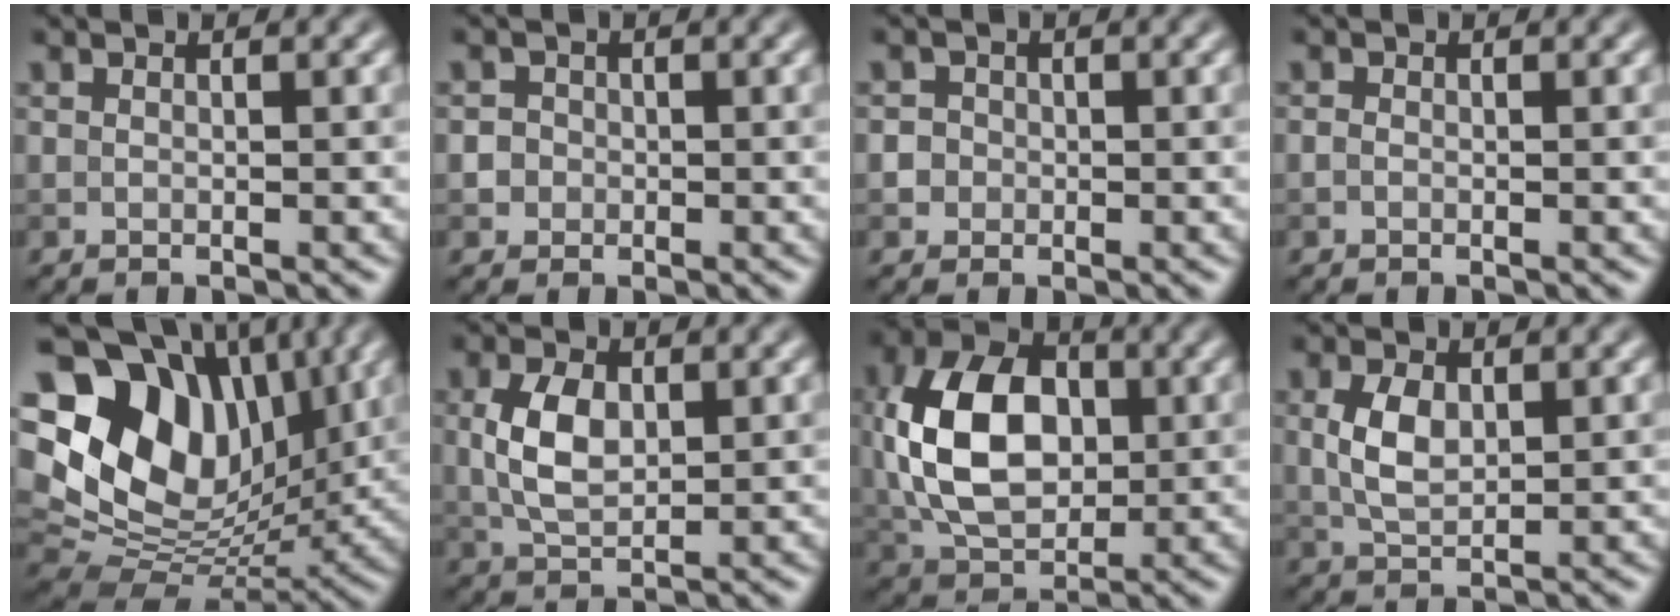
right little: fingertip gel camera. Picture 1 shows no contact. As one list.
[{"total": 2.5, "force": [0.2, 2.3, 0.9], "torque": [0.004, 0.015, -0.011]}, {"total": 2.6, "force": [0.2, 2.4, 0.9], "torque": [0.005, 0.019, -0.013]}, {"total": 0.6, "force": [-0.2, 0.5, 0.3], "torque": [-0.005, -0.001, -0.004]}, {"total": 15.3, "force": [5.1, 10.8, 9.6], "torque": [-0.198, 0.014, 0.102]}, {"total": 4.4, "force": [0.6, 2.6, 3.5], "torque": [-0.081, 0.003, 0.014]}, {"total": 10.3, "force": [0.6, 6.8, 7.7], "torque": [-0.156, 0.011, 0.003]}, {"total": 3.4, "force": [0.6, 1.9, 2.7], "torque": [-0.063, 0.001, 0.015]}]